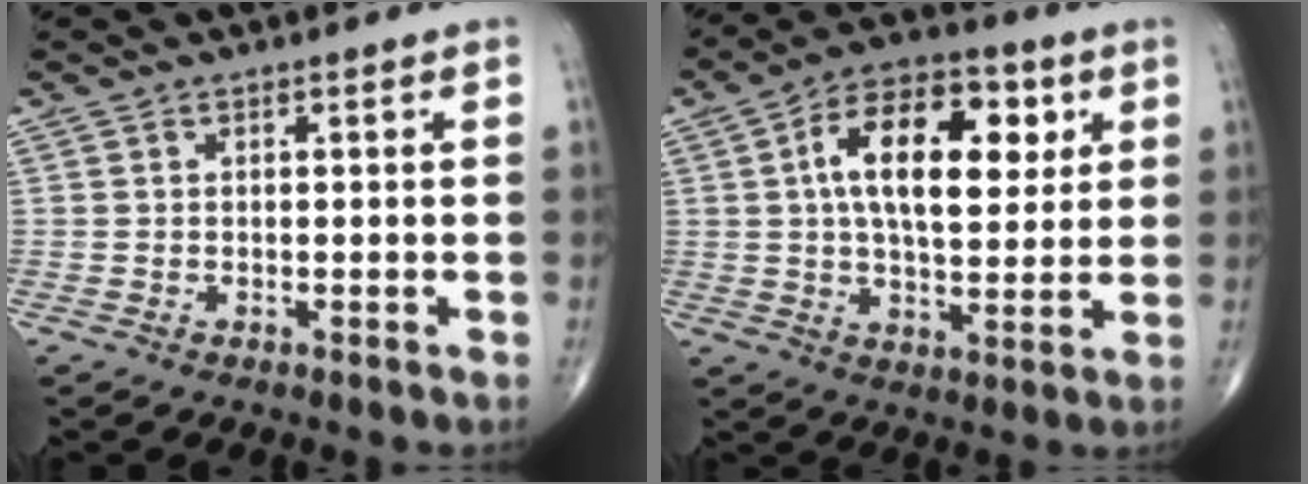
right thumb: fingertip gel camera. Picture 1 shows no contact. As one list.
[{"total": 17.3, "force": [4.2, 9.1, 14.1], "torque": [-0.203, 0.005, 0.062]}]